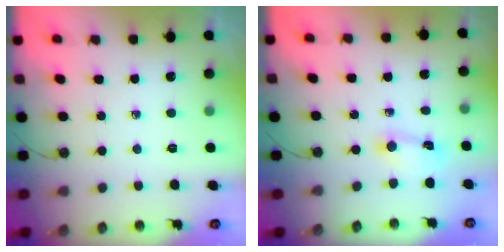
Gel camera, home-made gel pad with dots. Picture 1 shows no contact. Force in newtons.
{"total": 2.0, "press": 2.0, "slide": 0.4}